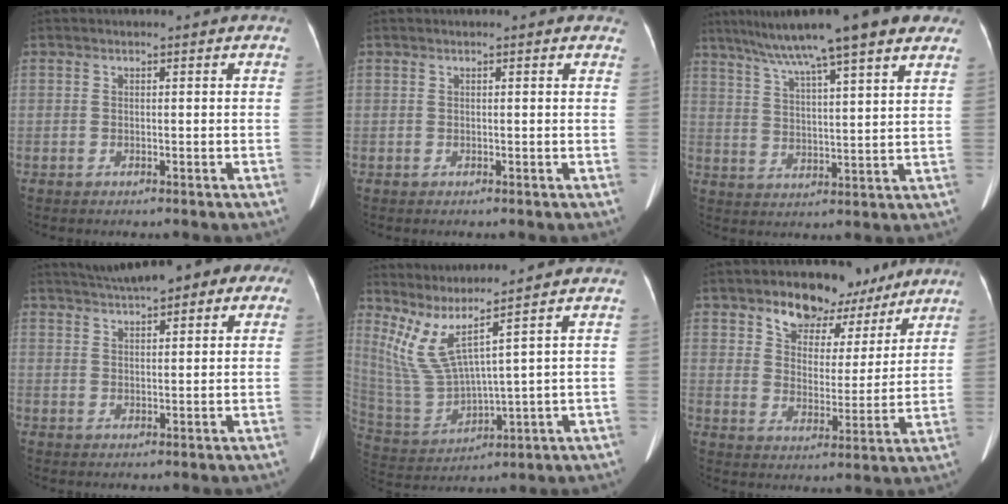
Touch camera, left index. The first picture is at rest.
{"total": 3.3, "force": [2.9, 0.7, 1.4], "torque": [-0.013, 0.019, 0.024]}
{"total": 19.0, "force": [14.3, 1.5, 12.5], "torque": [-0.200, 0.039, 0.204]}
{"total": 12.4, "force": [8.3, 3.9, 8.4], "torque": [-0.129, 0.050, 0.110]}
{"total": 8.4, "force": [5.9, -1.5, 5.8], "torque": [-0.140, -0.019, 0.139]}
{"total": 10.7, "force": [7.7, 6.1, 4.3], "torque": [-0.057, 0.020, 0.121]}